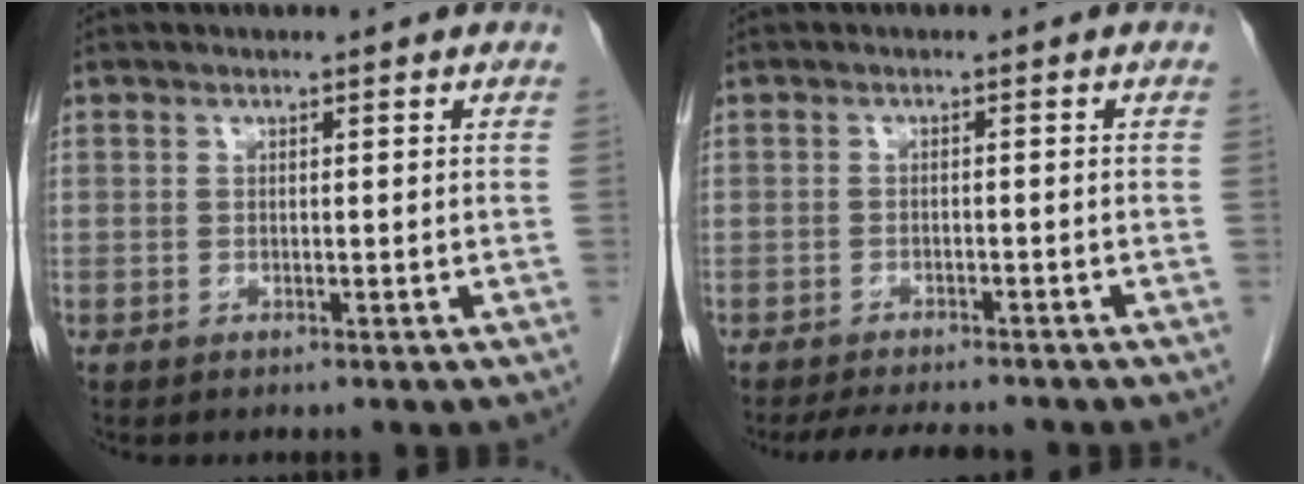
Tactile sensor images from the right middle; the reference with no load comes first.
{"total": 7.6, "force": [-6.9, 1.3, 3.0], "torque": [-0.043, -0.011, -0.098]}